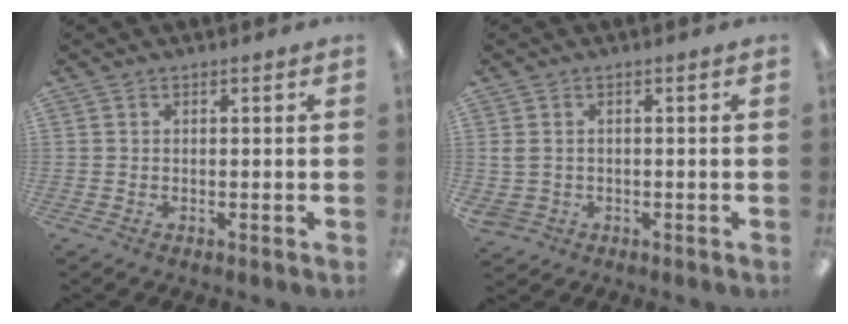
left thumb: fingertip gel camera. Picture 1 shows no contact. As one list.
[{"total": 2.5, "force": [-0.1, 2.1, 1.4], "torque": [-0.035, 0.001, -0.004]}]